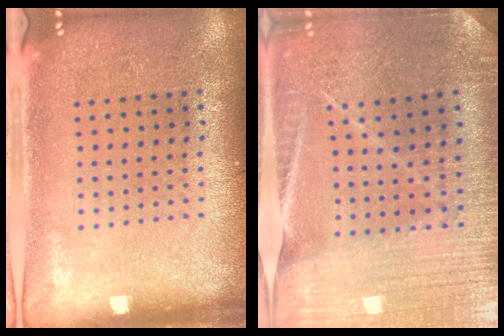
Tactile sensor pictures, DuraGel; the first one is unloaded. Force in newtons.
{"total": 2.6, "press": 2.6, "slide": 0.4}